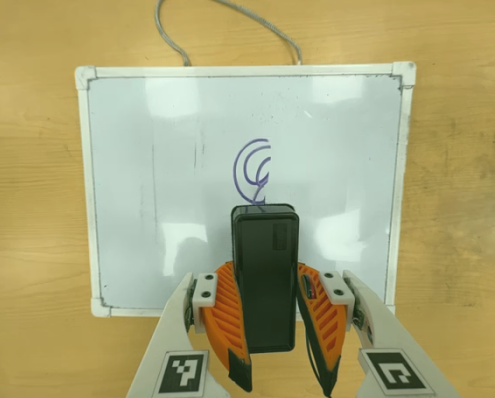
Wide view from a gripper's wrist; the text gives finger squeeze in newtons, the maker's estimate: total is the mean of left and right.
{"total": 7.4, "left": 6.6, "right": 8.2}